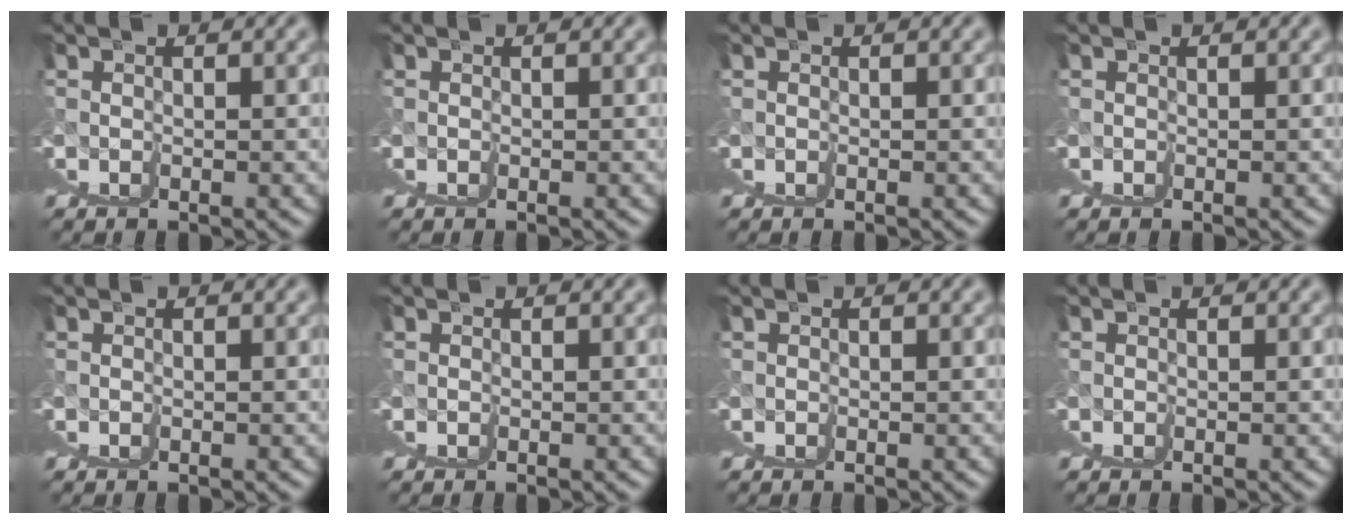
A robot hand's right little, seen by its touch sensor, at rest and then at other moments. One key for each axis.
{"total": 0.0}
{"total": 0.0}
{"total": 0.0}
{"total": 0.0}
{"total": 0.0}
{"total": 0.0}
{"total": 0.0}